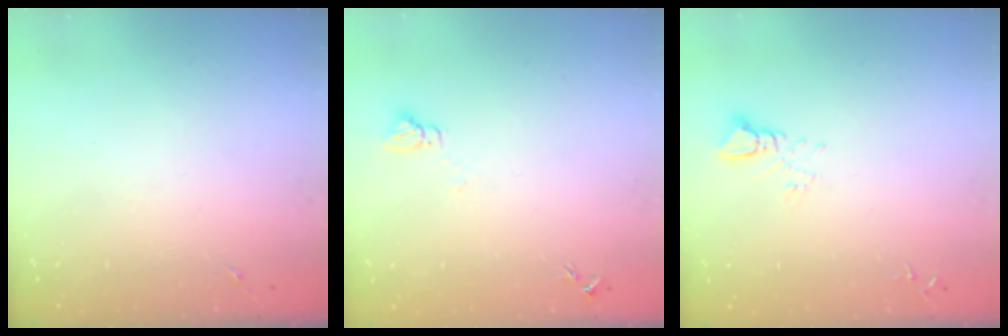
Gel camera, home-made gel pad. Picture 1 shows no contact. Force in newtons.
{"total": 4.1, "press": 4.1, "slide": 0.3}
{"total": 3.3, "press": 3.3, "slide": 0.2}